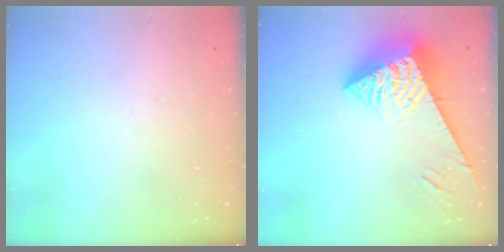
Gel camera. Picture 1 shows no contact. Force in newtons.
{"total": 8.6, "press": 8.5, "slide": 0.9}